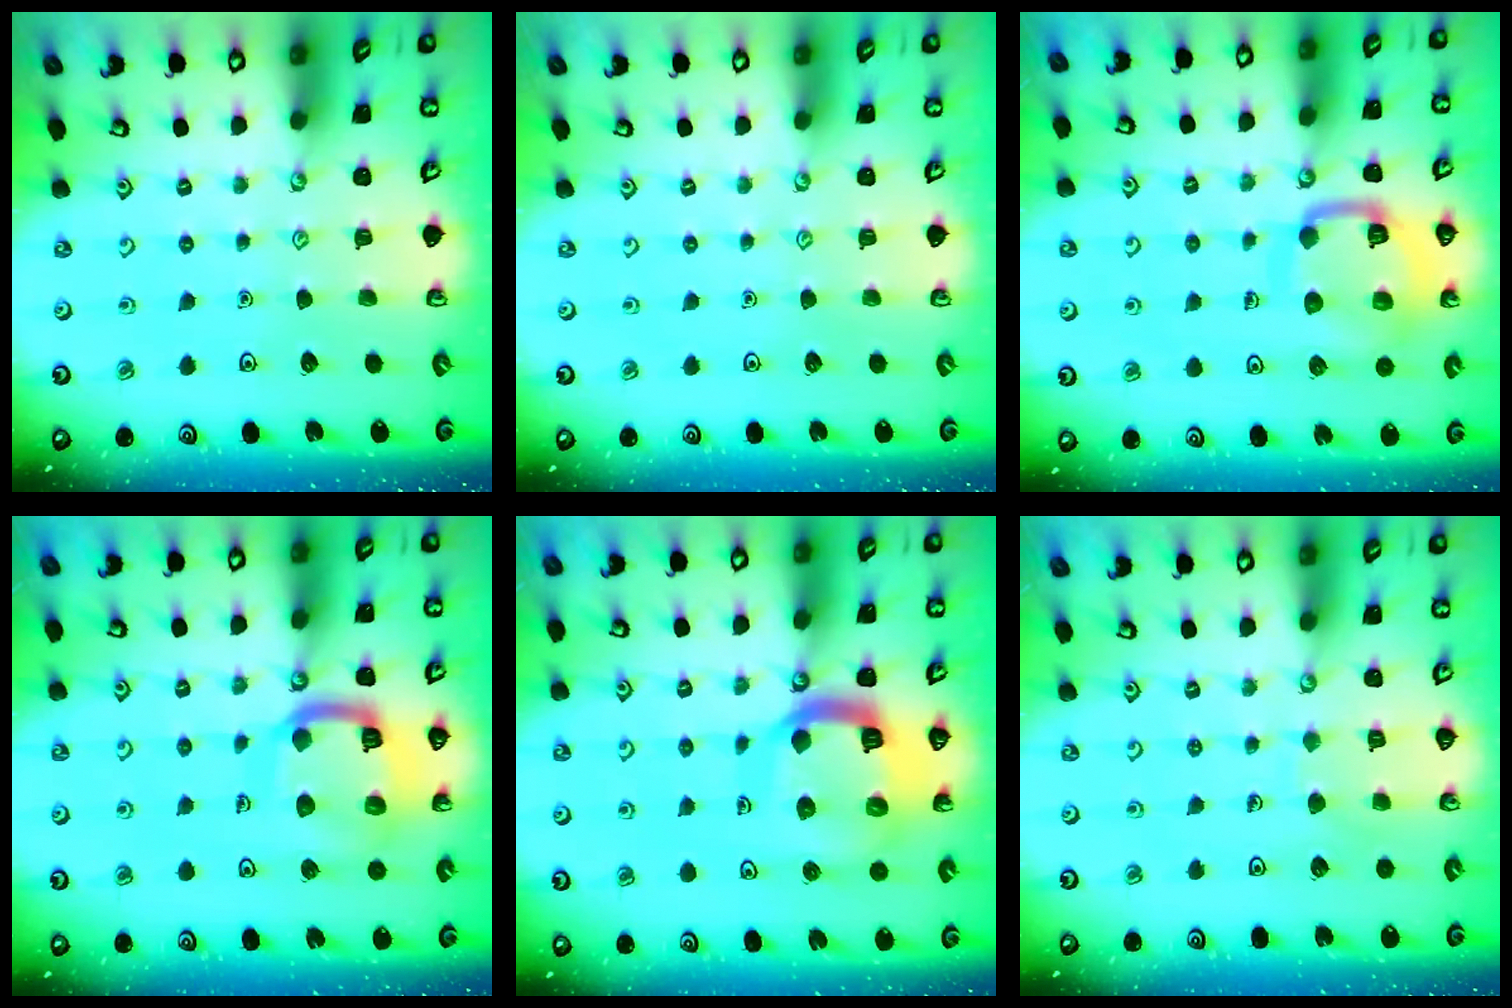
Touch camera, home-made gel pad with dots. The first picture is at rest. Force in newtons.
{"total": 0.0}
{"total": 14.1, "press": 14.0, "slide": 1.5}
{"total": 15.1, "press": 15.0, "slide": 1.2}
{"total": 15.8, "press": 15.7, "slide": 1.9}
{"total": 5.1, "press": 5.1, "slide": 0.5}